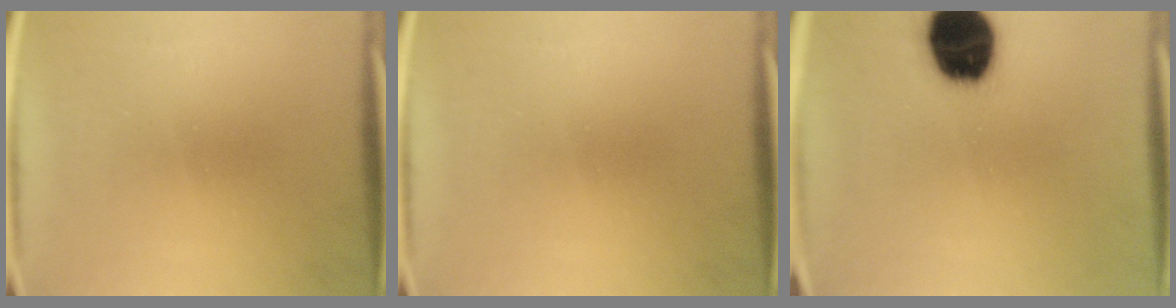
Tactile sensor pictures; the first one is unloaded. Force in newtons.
{"total": 0.0}
{"total": 18.2}